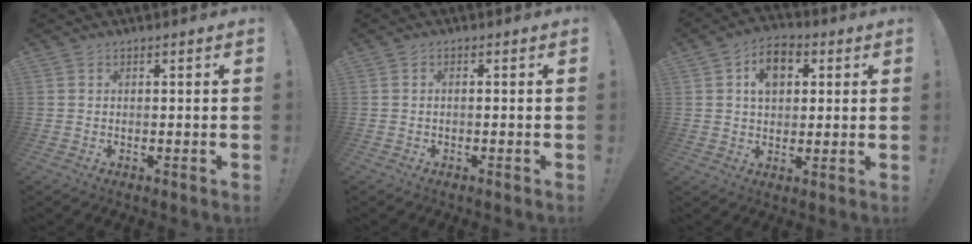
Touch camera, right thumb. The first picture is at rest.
{"total": 0.9, "force": [-0.7, 0.0, 0.6], "torque": [-0.013, 0.002, -0.012]}
{"total": 9.0, "force": [2.8, 6.5, 5.5], "torque": [-0.076, 0.003, 0.051]}